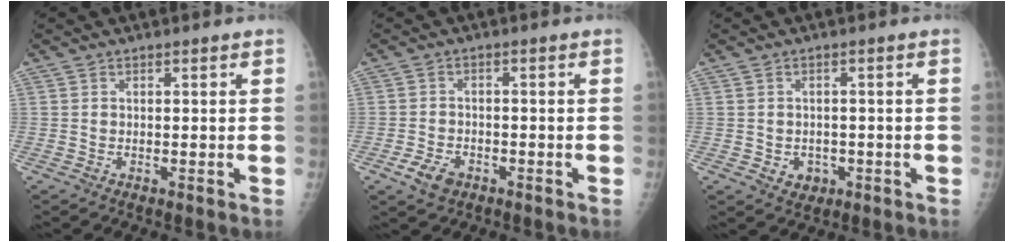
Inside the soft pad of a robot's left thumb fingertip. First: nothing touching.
{"total": 4.5, "force": [-2.4, 3.0, 2.4], "torque": [-0.040, 0.010, -0.040]}
{"total": 3.6, "force": [-1.1, 3.0, 1.5], "torque": [-0.005, 0.005, -0.007]}